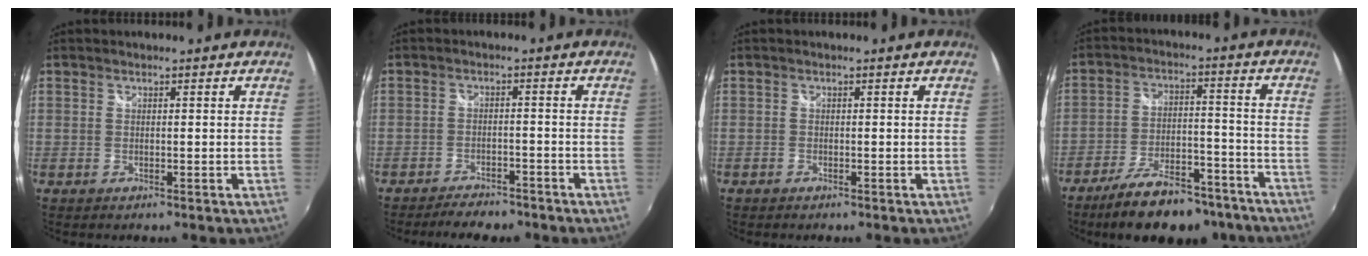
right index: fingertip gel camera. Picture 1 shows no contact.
{"total": 6.8, "force": [-5.9, 2.0, 2.6], "torque": [-0.070, -0.004, -0.091]}
{"total": 0.7, "force": [-0.6, 0.3, 0.1], "torque": [-0.003, 0.000, -0.011]}
{"total": 18.1, "force": [-14.6, 6.4, 8.5], "torque": [-0.155, 0.007, -0.204]}